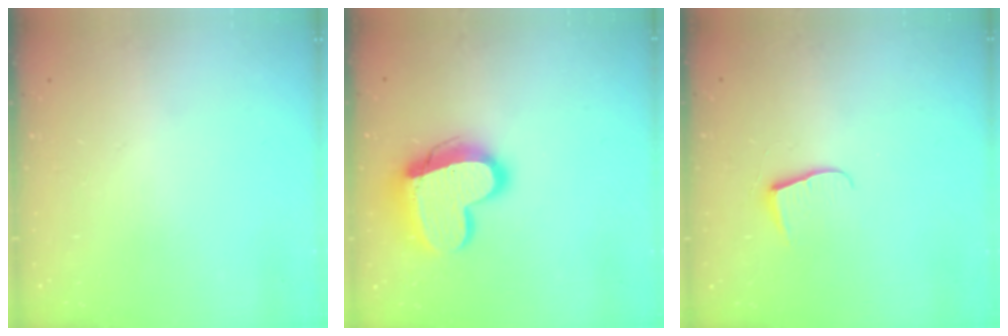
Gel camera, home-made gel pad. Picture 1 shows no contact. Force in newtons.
{"total": 16.7, "press": 16.7, "slide": 1.1}
{"total": 6.2, "press": 6.2, "slide": 0.5}